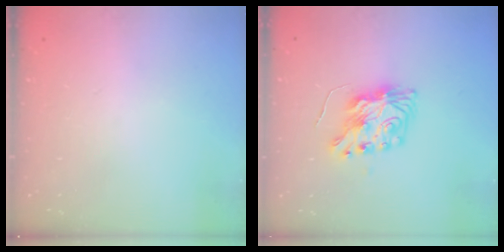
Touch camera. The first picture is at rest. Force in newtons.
{"total": 8.5, "press": 8.4, "slide": 0.4}